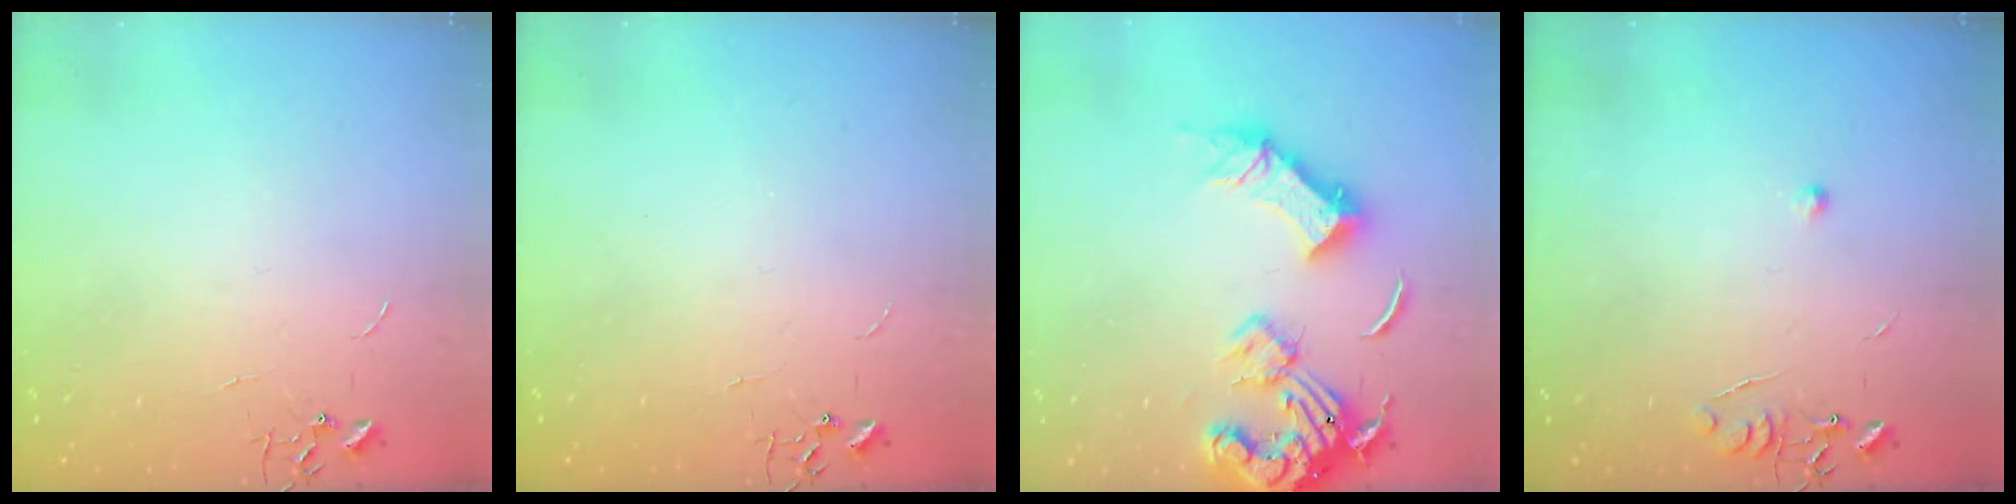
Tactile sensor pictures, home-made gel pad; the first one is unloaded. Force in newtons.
{"total": 0.0}
{"total": 18.2, "press": 18.1, "slide": 2.1}
{"total": 5.8, "press": 5.8, "slide": 0.8}